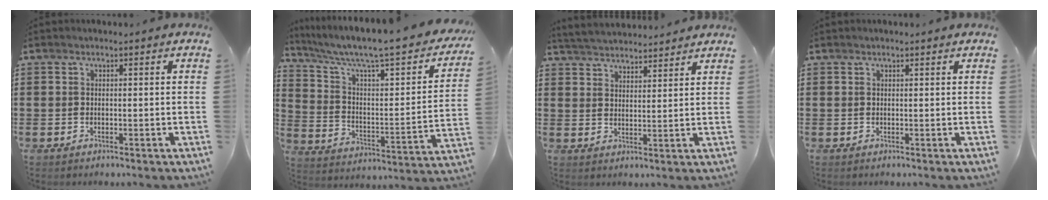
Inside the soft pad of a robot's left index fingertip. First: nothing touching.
{"total": 7.5, "force": [5.8, 1.0, 4.7], "torque": [-0.110, -0.049, 0.088]}
{"total": 3.7, "force": [3.7, 0.1, 0.0], "torque": [-0.014, -0.016, 0.066]}
{"total": 0.0}